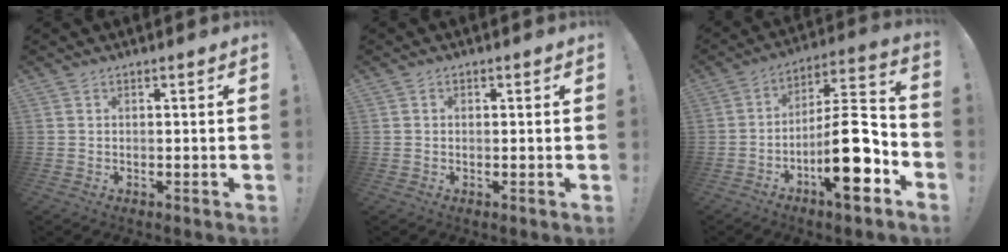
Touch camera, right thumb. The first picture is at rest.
{"total": 0.6, "force": [-0.1, 0.6, 0.2], "torque": [-0.004, 0.003, -0.001]}
{"total": 19.1, "force": [-6.9, 5.7, 16.9], "torque": [-0.267, 0.040, -0.109]}